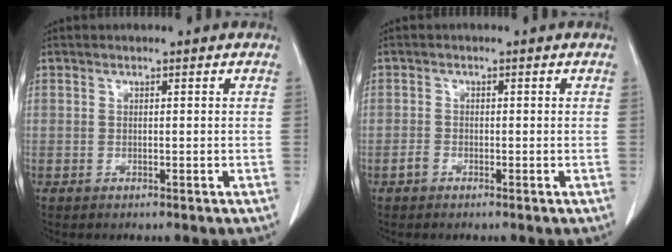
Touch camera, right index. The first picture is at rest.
{"total": 1.1, "force": [-0.7, 0.9, 0.2], "torque": [-0.006, 0.003, -0.015]}